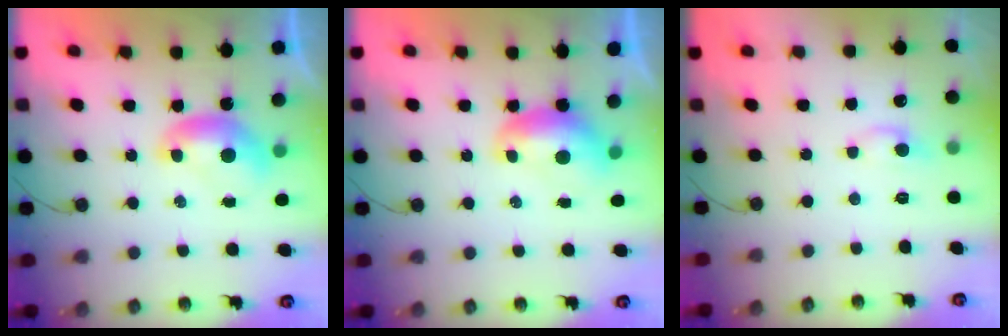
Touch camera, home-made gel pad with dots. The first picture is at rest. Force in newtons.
{"total": 1.2, "press": 1.1, "slide": 0.3}
{"total": 1.1, "press": 0.8, "slide": 0.6}